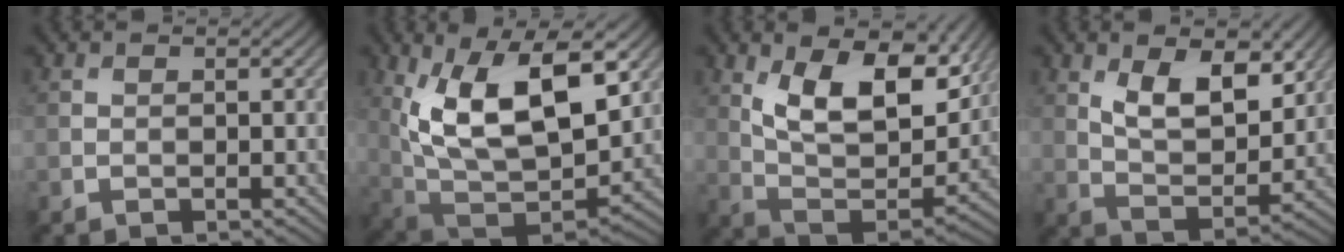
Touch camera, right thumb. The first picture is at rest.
{"total": 15.7, "force": [5.2, 7.2, 12.9], "torque": [-0.238, -0.003, 0.093]}
{"total": 13.9, "force": [6.4, 6.5, 10.5], "torque": [-0.200, -0.016, 0.114]}
{"total": 8.5, "force": [4.0, 4.1, 6.3], "torque": [-0.116, -0.010, 0.073]}